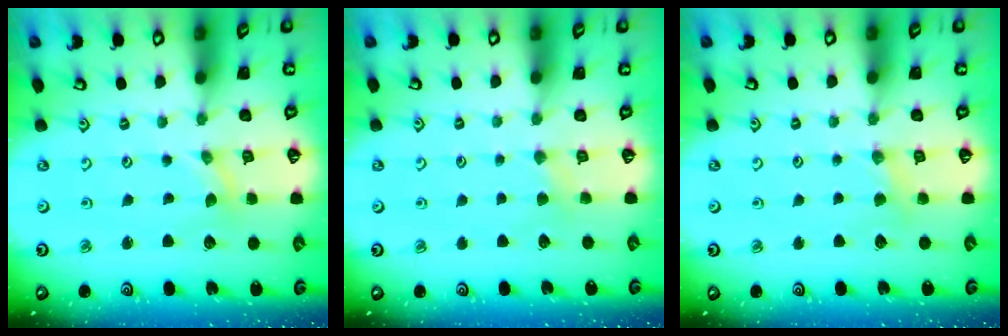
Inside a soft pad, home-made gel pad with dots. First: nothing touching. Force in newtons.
{"total": 2.2, "press": 2.2, "slide": 0.4}
{"total": 3.2, "press": 3.2, "slide": 0.5}